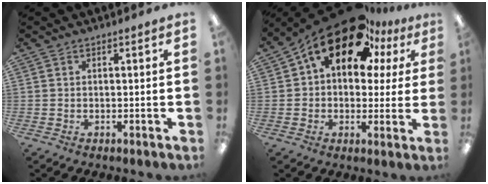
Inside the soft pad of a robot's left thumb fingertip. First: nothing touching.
{"total": 18.3, "force": [11.0, 9.9, 10.8], "torque": [-0.202, -0.051, 0.193]}